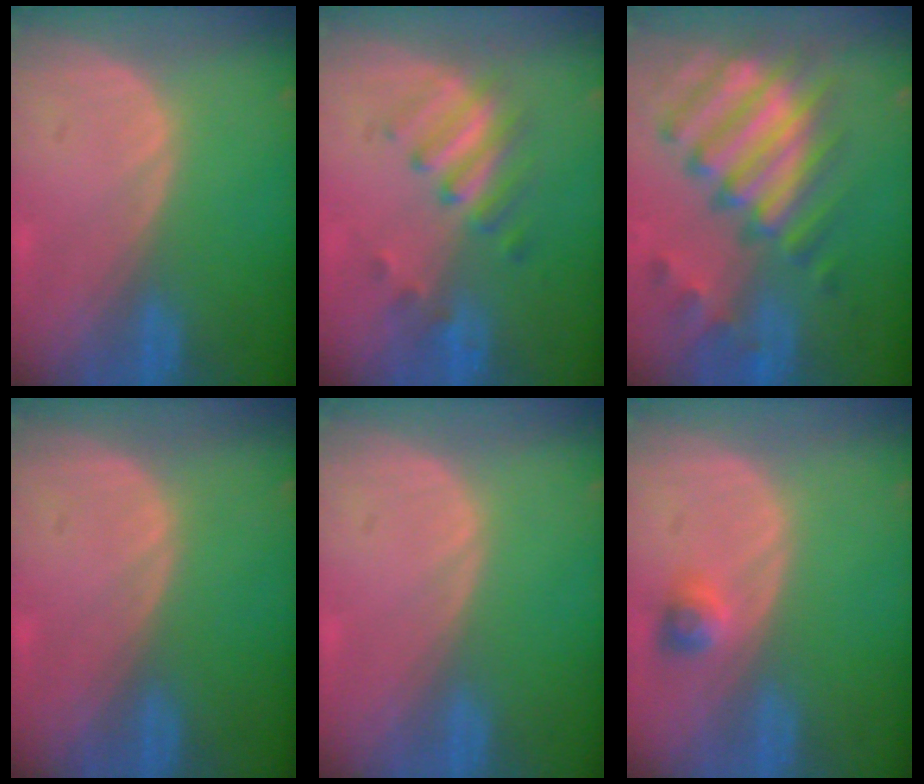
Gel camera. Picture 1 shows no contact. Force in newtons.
{"total": 5.4, "press": 5.3, "slide": 1.0}
{"total": 12.3, "press": 10.6, "slide": 6.3}
{"total": 0.0}
{"total": 0.0}
{"total": 2.3, "press": 2.2, "slide": 0.7}